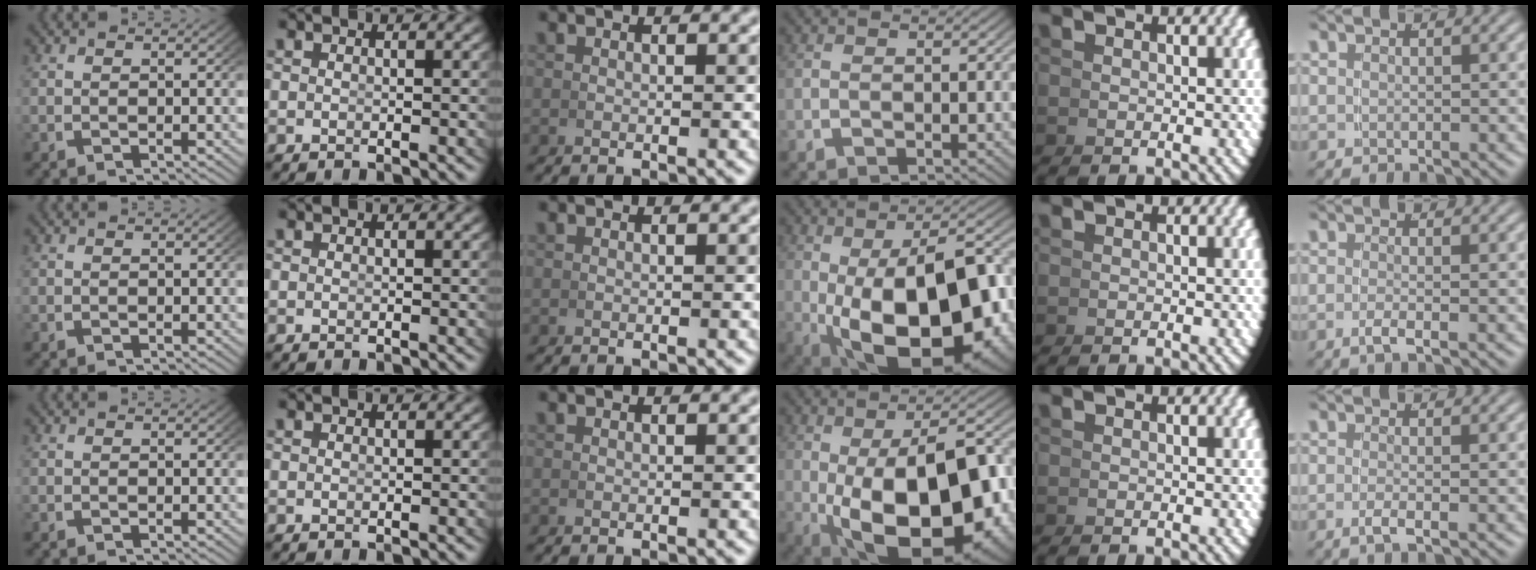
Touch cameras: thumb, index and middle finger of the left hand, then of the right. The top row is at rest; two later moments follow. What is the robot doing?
{"motion": "lift_and_place", "object": "bowl"}